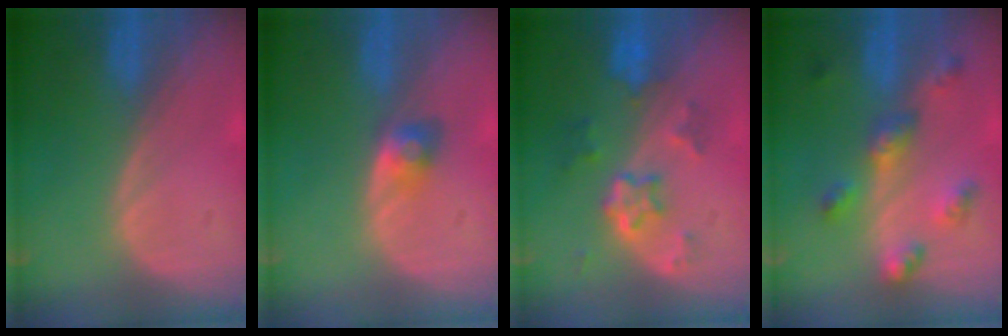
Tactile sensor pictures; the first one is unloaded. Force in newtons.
{"total": 2.8, "press": 2.5, "slide": 1.2}
{"total": 6.0, "press": 5.4, "slide": 2.6}
{"total": 6.5, "press": 5.8, "slide": 3.0}